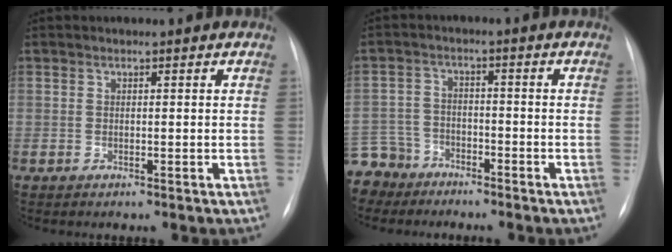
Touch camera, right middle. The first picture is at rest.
{"total": 8.6, "force": [-7.2, 4.6, 0.8], "torque": [-0.031, -0.002, -0.135]}